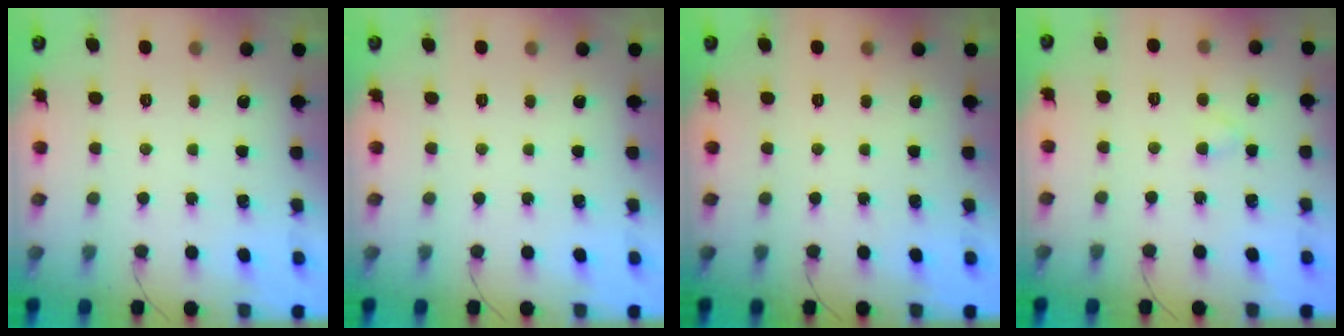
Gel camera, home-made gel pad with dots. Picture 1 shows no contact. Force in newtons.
{"total": 0.0}
{"total": 0.0}
{"total": 1.9, "press": 1.6, "slide": 1.0}